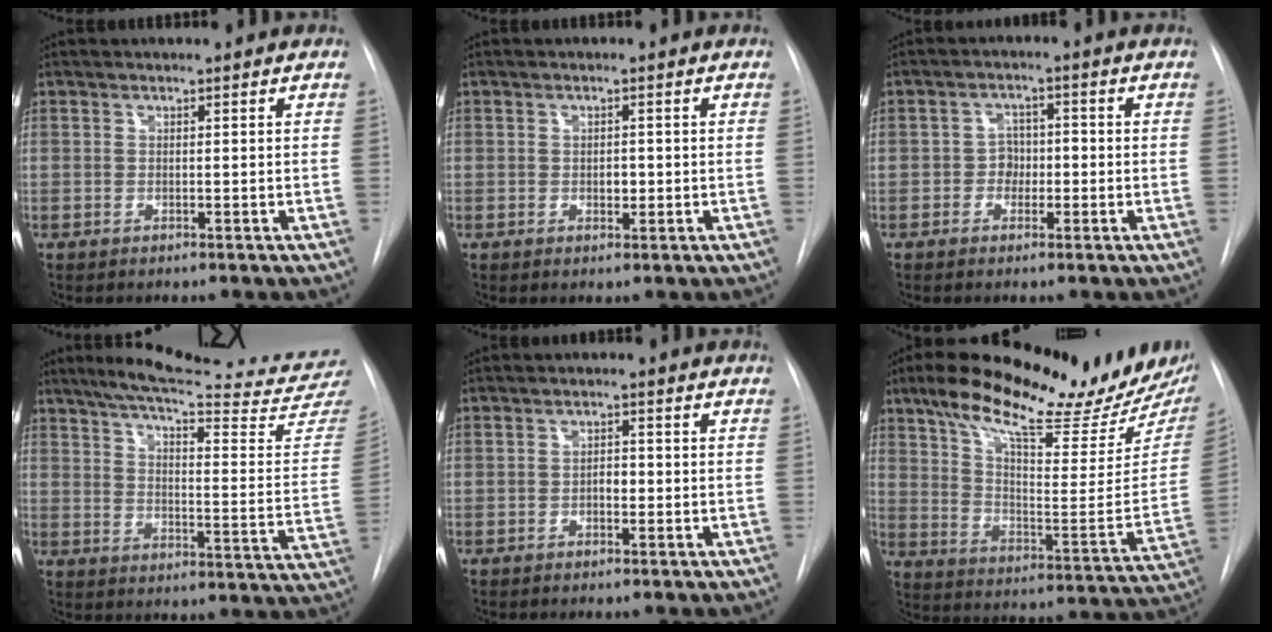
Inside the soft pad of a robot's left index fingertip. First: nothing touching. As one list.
[{"total": 1.6, "force": [-0.2, 1.1, 1.2], "torque": [-0.017, 0.001, -0.002]}, {"total": 3.0, "force": [-0.9, 2.4, 1.6], "torque": [-0.019, 0.011, -0.017]}, {"total": 26.6, "force": [24.5, 0.2, 10.4], "torque": [-0.157, -0.105, 0.304]}, {"total": 1.9, "force": [-0.5, 1.1, 1.5], "torque": [-0.019, 0.006, -0.009]}, {"total": 25.5, "force": [19.0, 5.1, 16.3], "torque": [-0.255, -0.018, 0.270]}]